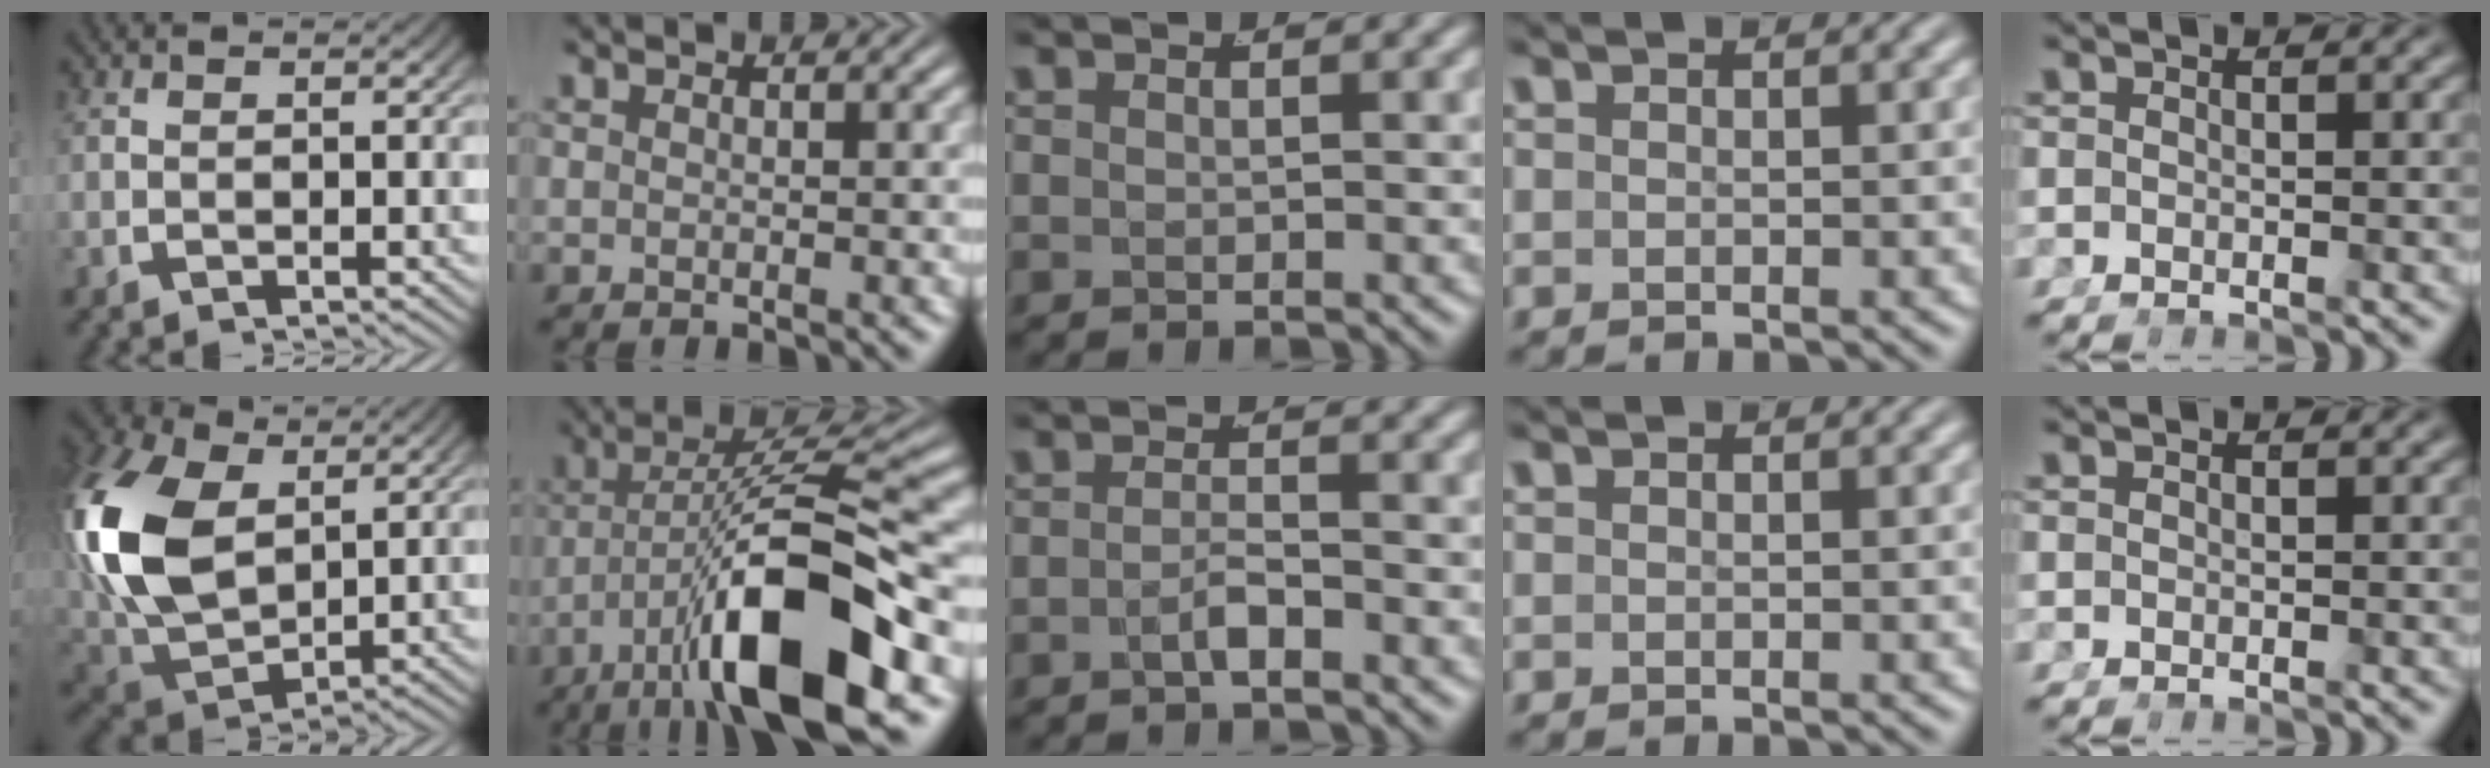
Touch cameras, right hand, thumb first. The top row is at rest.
{"thumb": {"total": 13.8, "force": [1.4, 9.7, 9.7], "torque": [-0.256, -0.047, 0.047]}, "index": {"total": 12.0, "force": [-2.9, 3.6, 11.0], "torque": [-0.180, -0.010, -0.037]}, "middle": {"total": 1.7, "force": [-1.5, -0.1, 0.9], "torque": [-0.013, -0.004, -0.027]}}